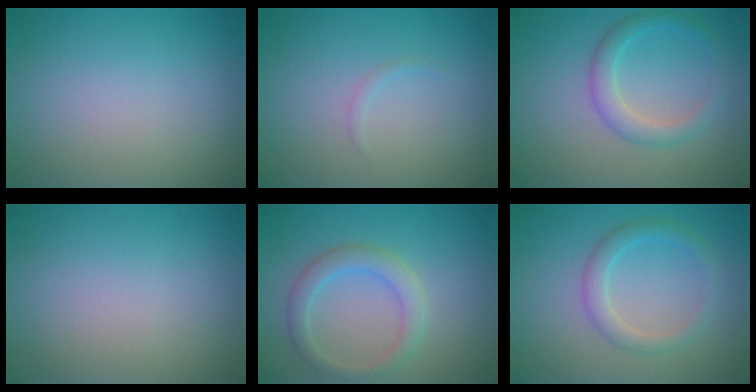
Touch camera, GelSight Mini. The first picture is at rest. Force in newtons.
{"total": 0.5, "press": 0.5, "slide": 0.1}
{"total": 2.7, "press": 2.7, "slide": 0.1}
{"total": 0.0}
{"total": 2.9, "press": 2.9, "slide": 0.3}
{"total": 2.5, "press": 2.4, "slide": 0.2}